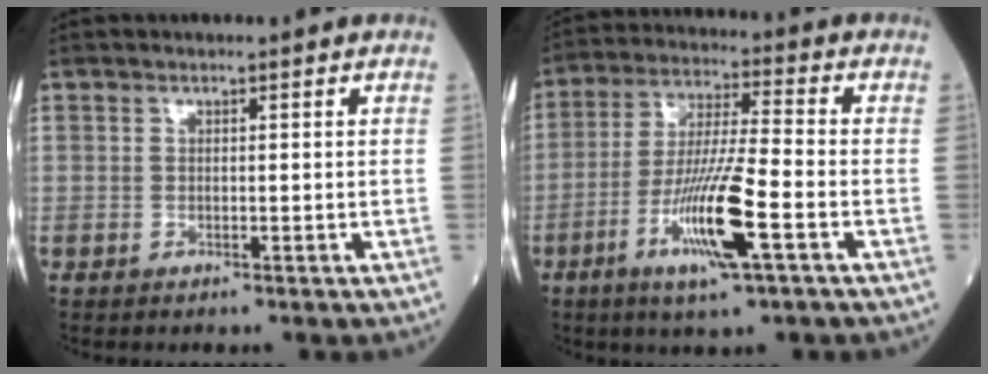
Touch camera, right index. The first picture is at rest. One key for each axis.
{"total": 12.6, "fx": -4.9, "fy": 0.3, "fz": 11.5, "tx": -0.225, "ty": -0.016, "tz": -0.093}